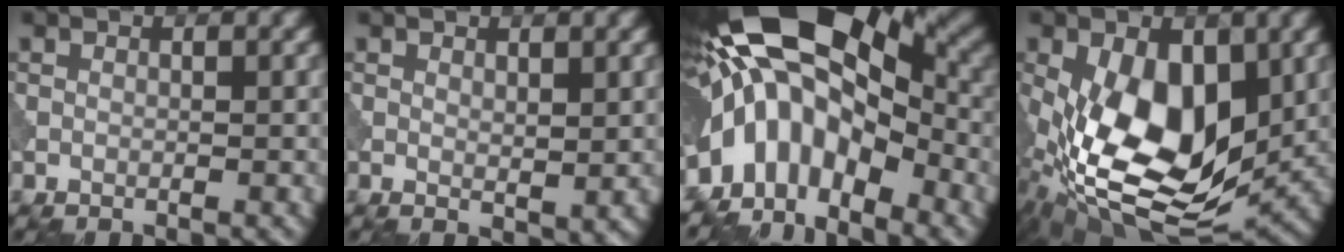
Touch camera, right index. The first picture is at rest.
{"total": 1.2, "force": [0.6, 0.5, 0.8], "torque": [-0.014, -0.006, 0.015]}
{"total": 14.4, "force": [-1.9, 7.9, 12.0], "torque": [-0.193, 0.026, -0.041]}
{"total": 12.3, "force": [-0.7, 7.0, 10.1], "torque": [-0.185, -0.017, -0.015]}